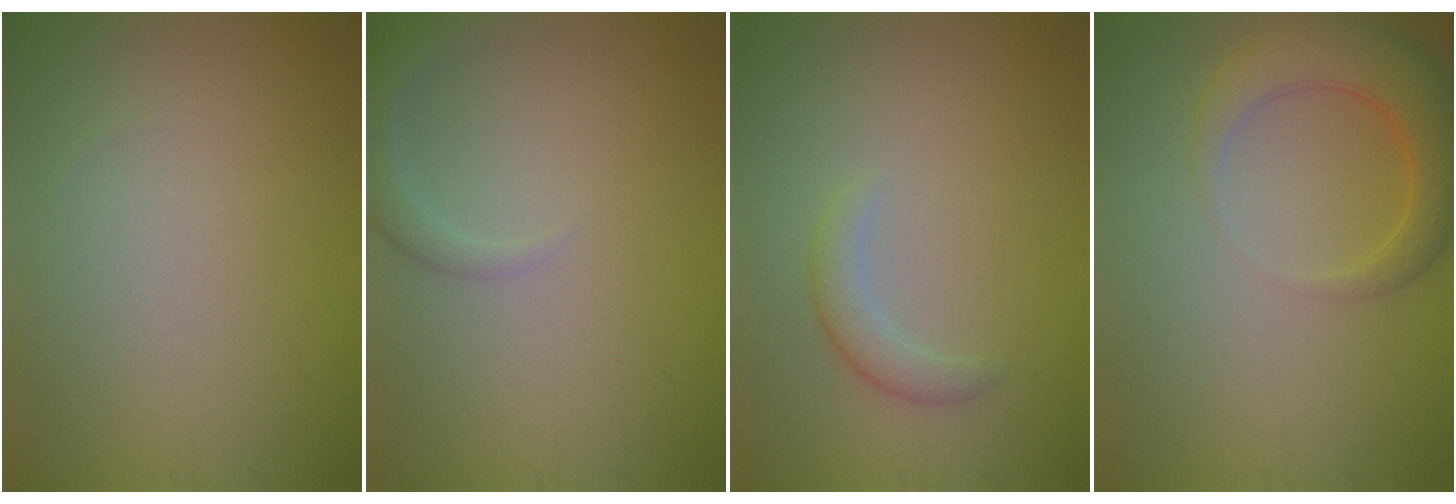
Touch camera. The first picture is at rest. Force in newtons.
{"total": 2.3, "press": 2.3, "slide": 0.3}
{"total": 1.8, "press": 1.8, "slide": 0.1}
{"total": 4.8, "press": 4.7, "slide": 0.5}